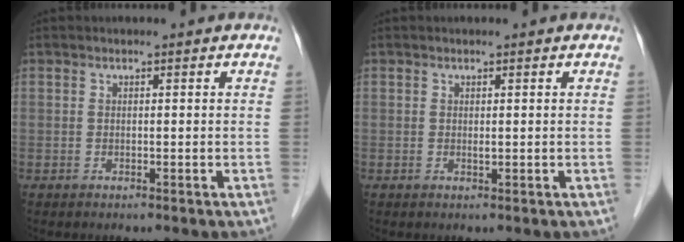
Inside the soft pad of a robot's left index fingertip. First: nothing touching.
{"total": 0.7, "force": [0.4, 0.2, 0.6], "torque": [-0.012, -0.001, 0.006]}